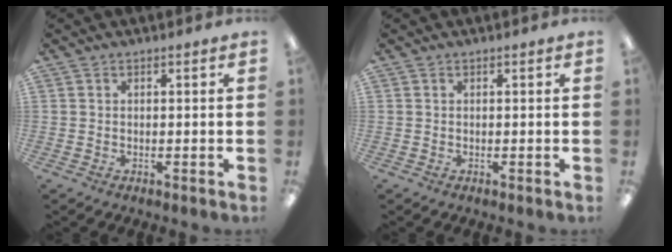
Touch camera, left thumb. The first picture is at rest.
{"total": 0.0}